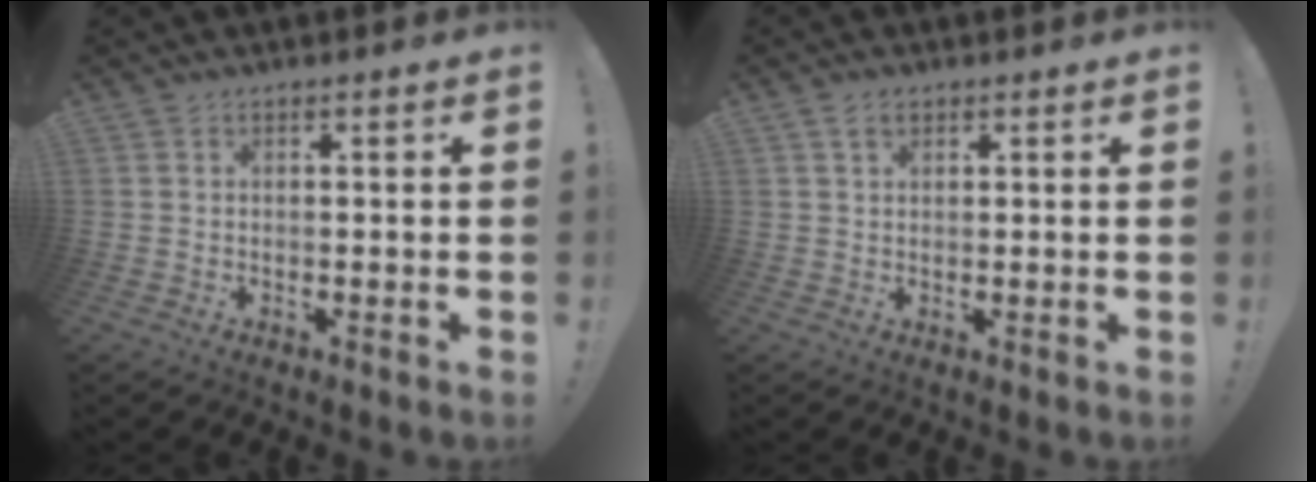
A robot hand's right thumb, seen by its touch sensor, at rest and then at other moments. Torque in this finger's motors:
{"motor_torque": [-0.06, 0.12, 0.27, 0.02, 0.02]}